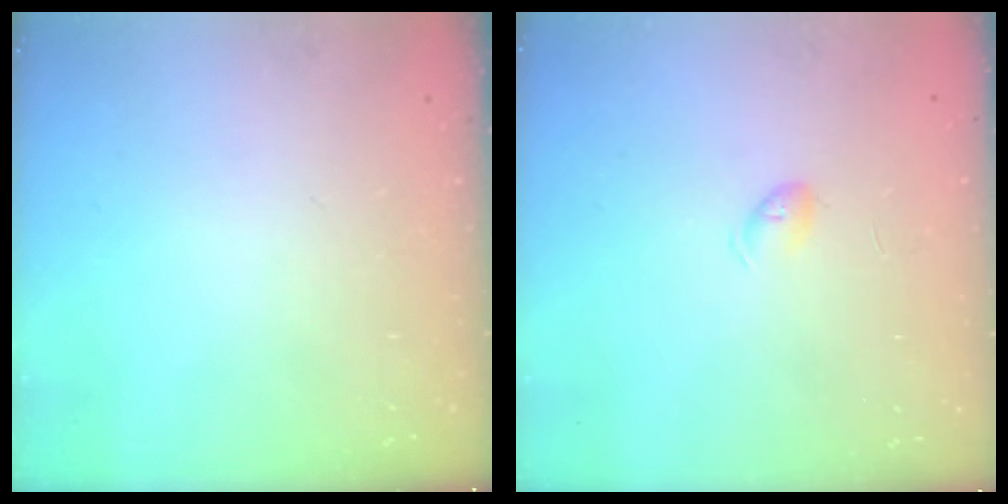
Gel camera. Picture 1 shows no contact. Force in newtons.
{"total": 4.0, "press": 4.0, "slide": 0.6}